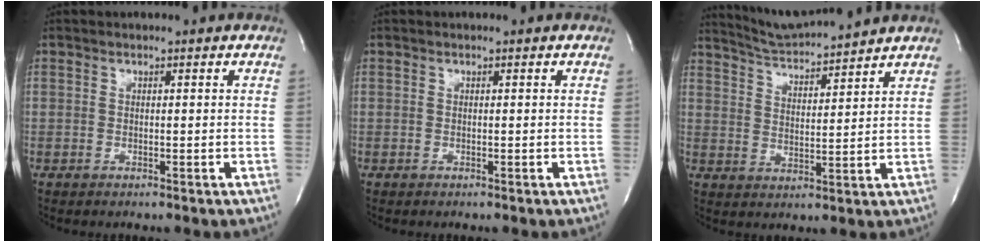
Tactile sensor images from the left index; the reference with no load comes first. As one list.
[{"total": 0.0}, {"total": 7.9, "force": [7.5, -1.2, 2.0], "torque": [-0.046, 0.003, 0.137]}]